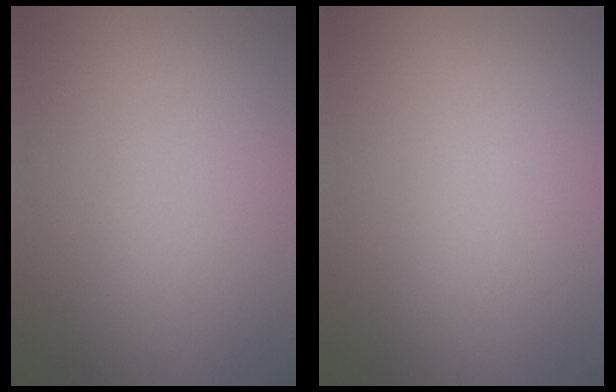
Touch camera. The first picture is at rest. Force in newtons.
{"total": 0.0}